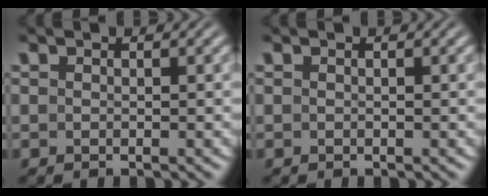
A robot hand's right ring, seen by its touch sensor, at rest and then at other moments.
{"total": 0.0}